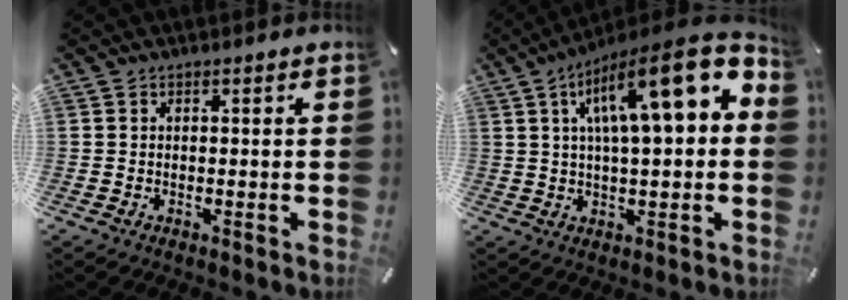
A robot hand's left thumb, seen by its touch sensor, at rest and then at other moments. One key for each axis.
{"total": 18.0, "fx": 7.2, "fy": 5.0, "fz": 15.8, "tx": -0.244, "ty": -0.043, "tz": 0.109}